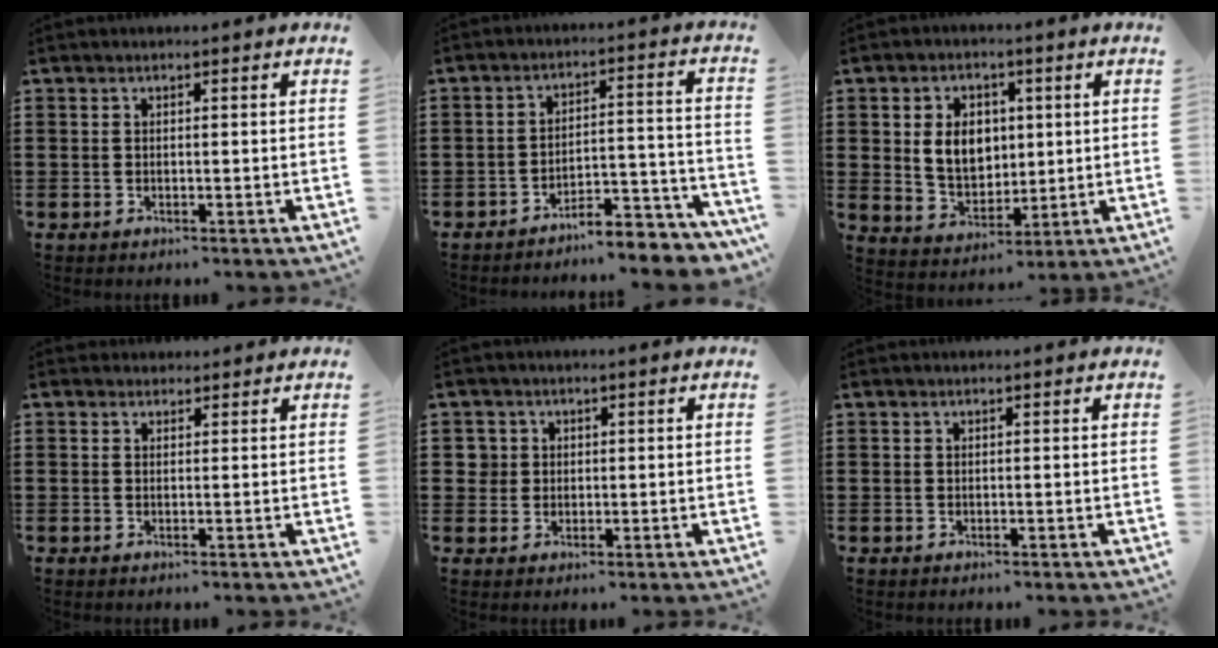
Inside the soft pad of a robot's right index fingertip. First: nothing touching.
{"total": 5.7, "force": [-5.5, 0.5, 1.4], "torque": [-0.021, 0.007, -0.109]}
{"total": 6.9, "force": [1.2, 5.3, 4.3], "torque": [-0.083, 0.010, 0.018]}
{"total": 1.2, "force": [1.1, 0.6, -0.1], "torque": [0.001, 0.002, 0.022]}
{"total": 2.6, "force": [0.6, 2.4, 0.5], "torque": [-0.022, 0.010, 0.010]}
{"total": 0.0}